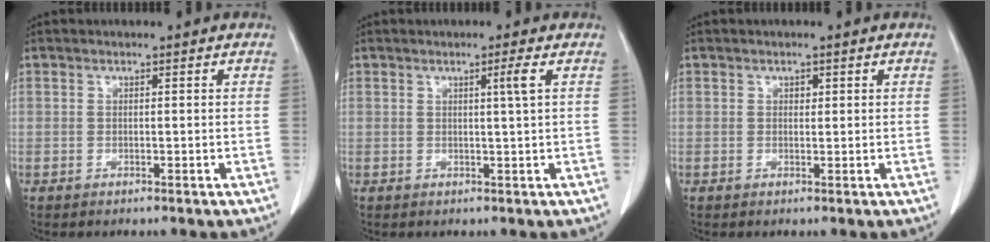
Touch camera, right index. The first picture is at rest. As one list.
[{"total": 1.8, "force": [0.6, -0.7, 1.6], "torque": [-0.029, -0.005, 0.013]}, {"total": 0.7, "force": [0.3, 0.5, 0.4], "torque": [-0.005, -0.001, 0.005]}]